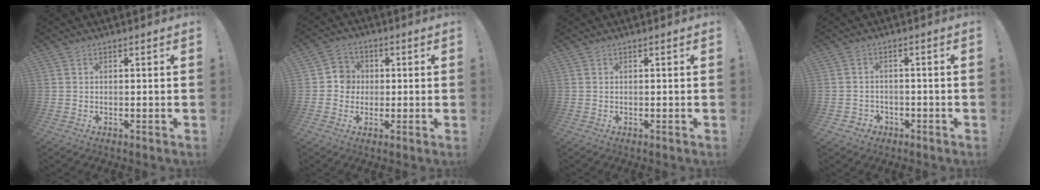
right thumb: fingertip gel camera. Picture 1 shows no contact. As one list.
[{"total": 6.2, "force": [-0.4, 6.0, 1.6], "torque": [-0.018, 0.010, -0.006]}, {"total": 0.0}, {"total": 2.9, "force": [-1.4, 2.4, 0.9], "torque": [-0.016, 0.005, -0.023]}]